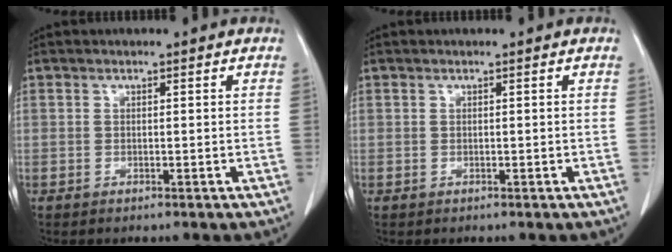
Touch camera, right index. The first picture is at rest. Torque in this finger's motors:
{"motor_torque": [0.00, 0.00, 0.00, 0.00]}